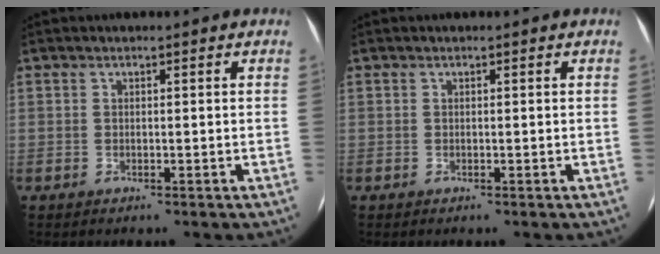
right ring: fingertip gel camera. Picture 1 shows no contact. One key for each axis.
{"total": 0.0}